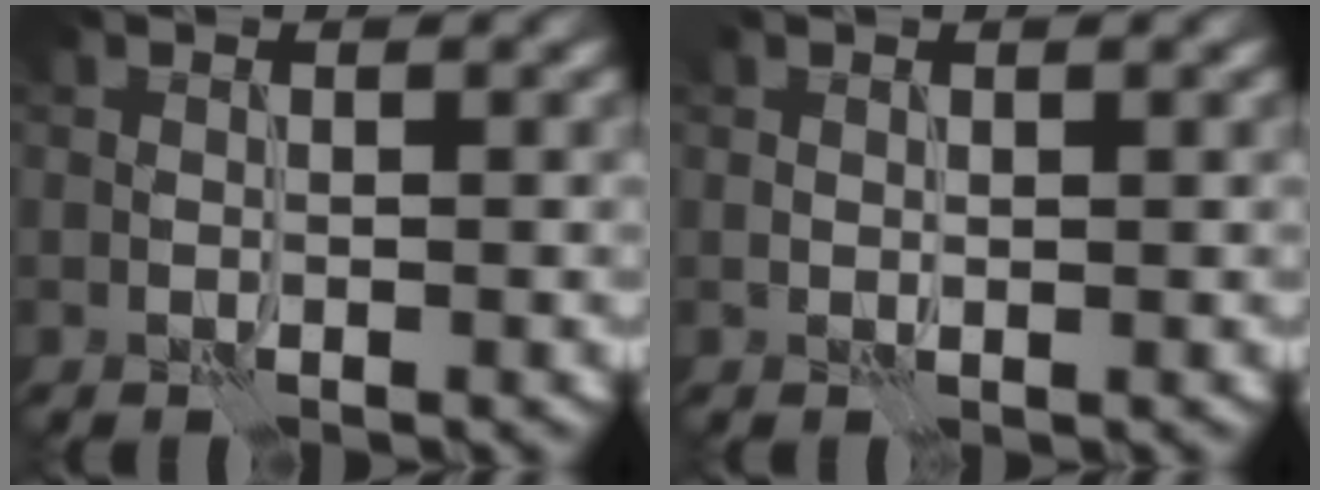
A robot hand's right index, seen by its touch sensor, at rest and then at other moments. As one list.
[{"total": 0.6, "force": [0.3, 0.2, 0.5], "torque": [-0.010, 0.001, 0.007]}]